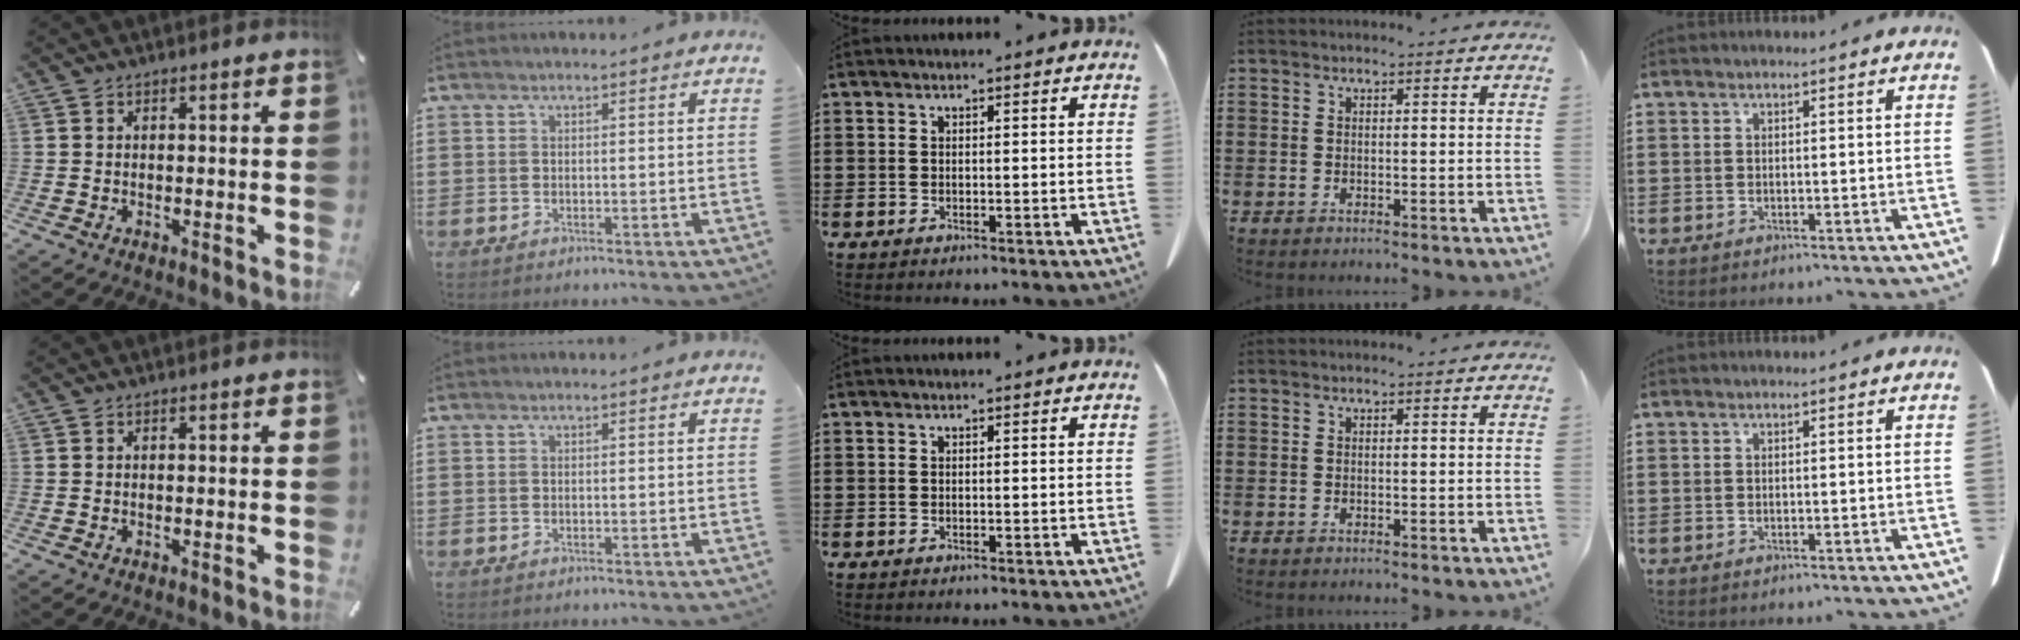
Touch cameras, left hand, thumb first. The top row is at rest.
{}